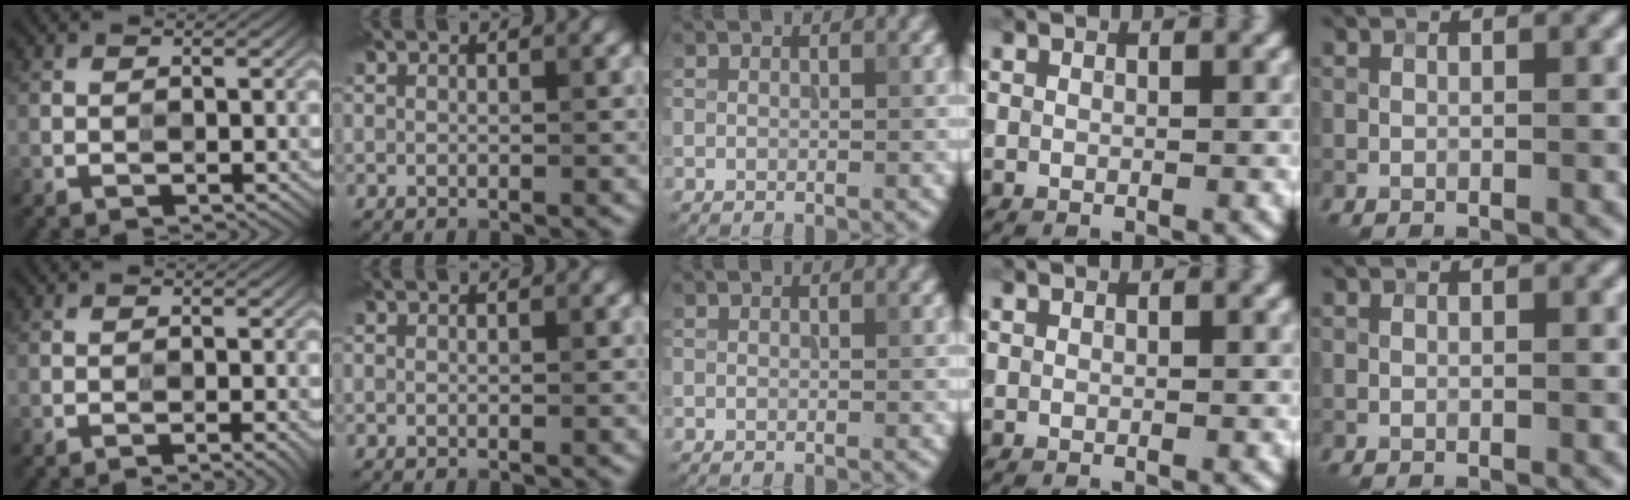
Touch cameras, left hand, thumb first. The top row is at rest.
{"thumb": {"total": 1.3, "force": [-0.7, 0.2, 1.1], "torque": [-0.011, 0.002, -0.012]}}